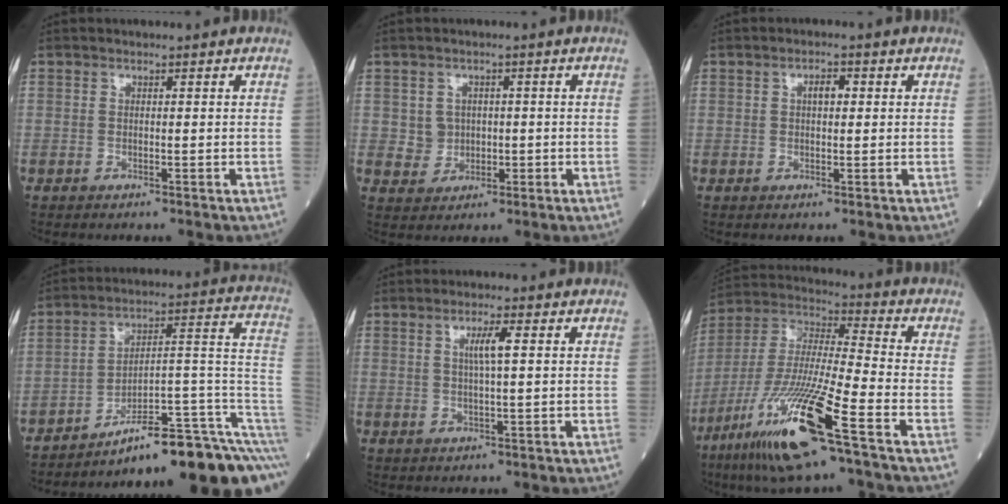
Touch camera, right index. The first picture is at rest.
{"total": 3.4, "force": [0.5, 3.3, 0.6], "torque": [-0.003, 0.008, 0.016]}
{"total": 2.2, "force": [0.5, 0.9, 1.9], "torque": [-0.030, 0.004, 0.007]}
{"total": 17.7, "force": [-12.2, 1.1, 12.8], "torque": [-0.100, 0.062, -0.178]}
{"total": 3.2, "force": [1.1, -0.1, 3.0], "torque": [-0.052, 0.000, 0.020]}
{"total": 18.4, "force": [-9.6, 0.5, 15.7], "torque": [-0.349, -0.049, -0.186]}